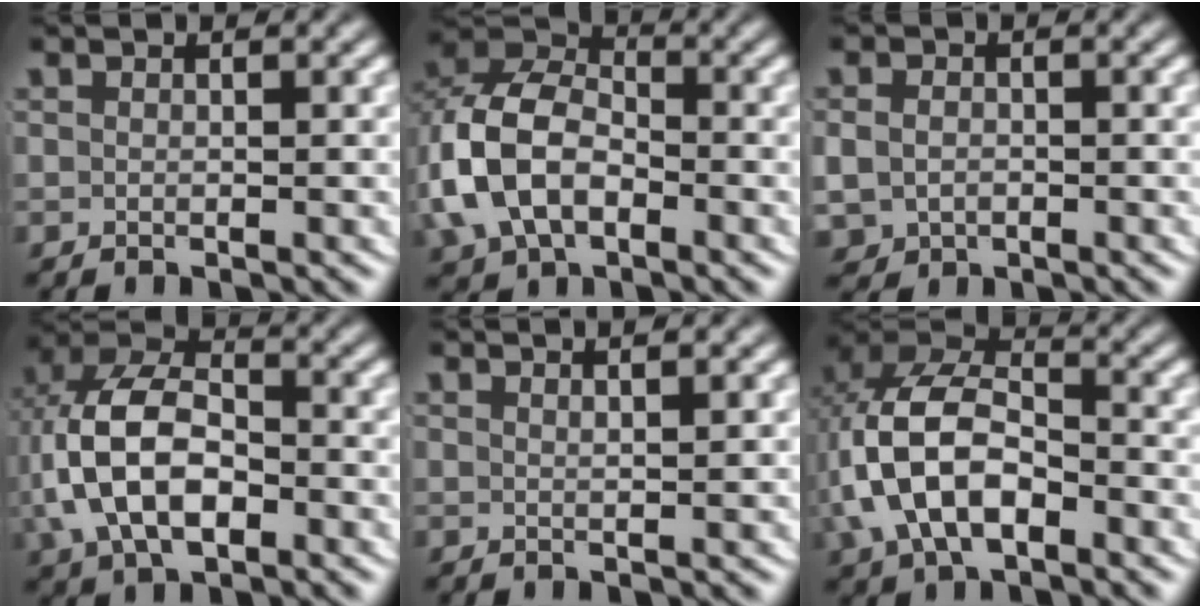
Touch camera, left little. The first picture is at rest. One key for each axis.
{"total": 10.3, "fx": -0.7, "fy": 8.4, "fz": 5.9, "tx": -0.139, "ty": -0.010, "tz": -0.018}
{"total": 3.6, "fx": -0.8, "fy": 3.2, "fz": 1.5, "tx": -0.054, "ty": -0.025, "tz": -0.001}
{"total": 10.1, "fx": -0.2, "fy": 7.2, "fz": 7.1, "tx": -0.149, "ty": -0.017, "tz": -0.001}
{"total": 1.9, "fx": 1.4, "fy": -0.3, "fz": 1.2, "tx": -0.016, "ty": -0.002, "tz": 0.026}
{"total": 11.0, "fx": -0.2, "fy": 8.3, "fz": 7.2, "tx": -0.160, "ty": -0.019, "tz": -0.004}